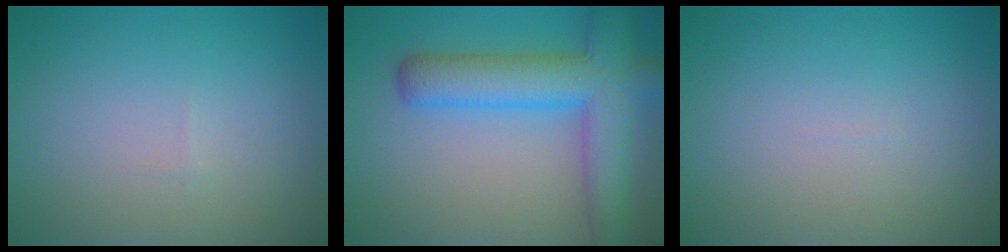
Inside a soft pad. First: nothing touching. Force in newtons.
{"total": 7.5, "press": 7.4, "slide": 0.3}
{"total": 0.0}